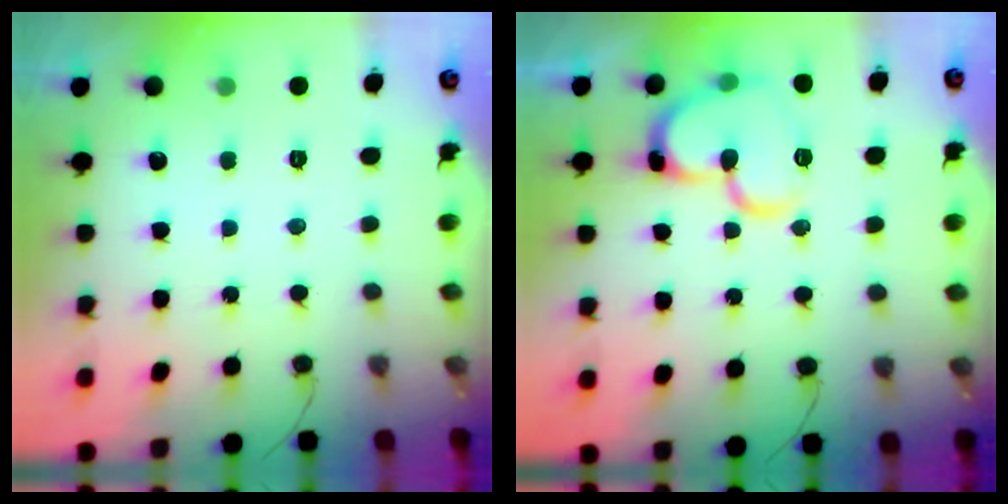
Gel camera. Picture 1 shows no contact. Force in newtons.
{"total": 16.1, "press": 16.0, "slide": 1.8}